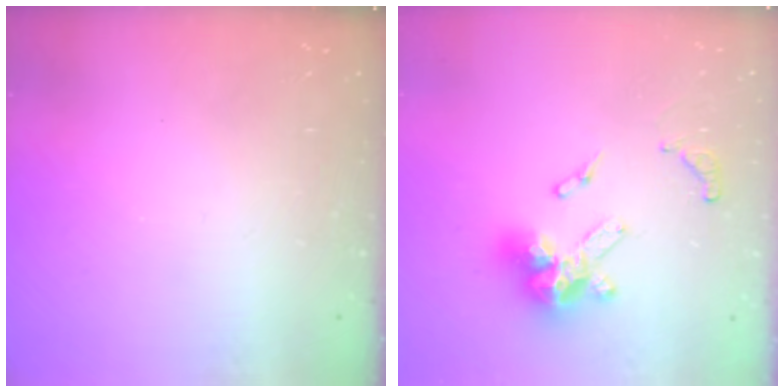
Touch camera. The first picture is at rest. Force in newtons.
{"total": 14.8, "press": 14.8, "slide": 1.2}